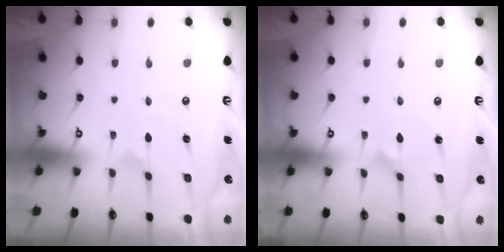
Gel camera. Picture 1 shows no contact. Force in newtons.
{"total": 1.6, "press": 1.6, "slide": 0.0}